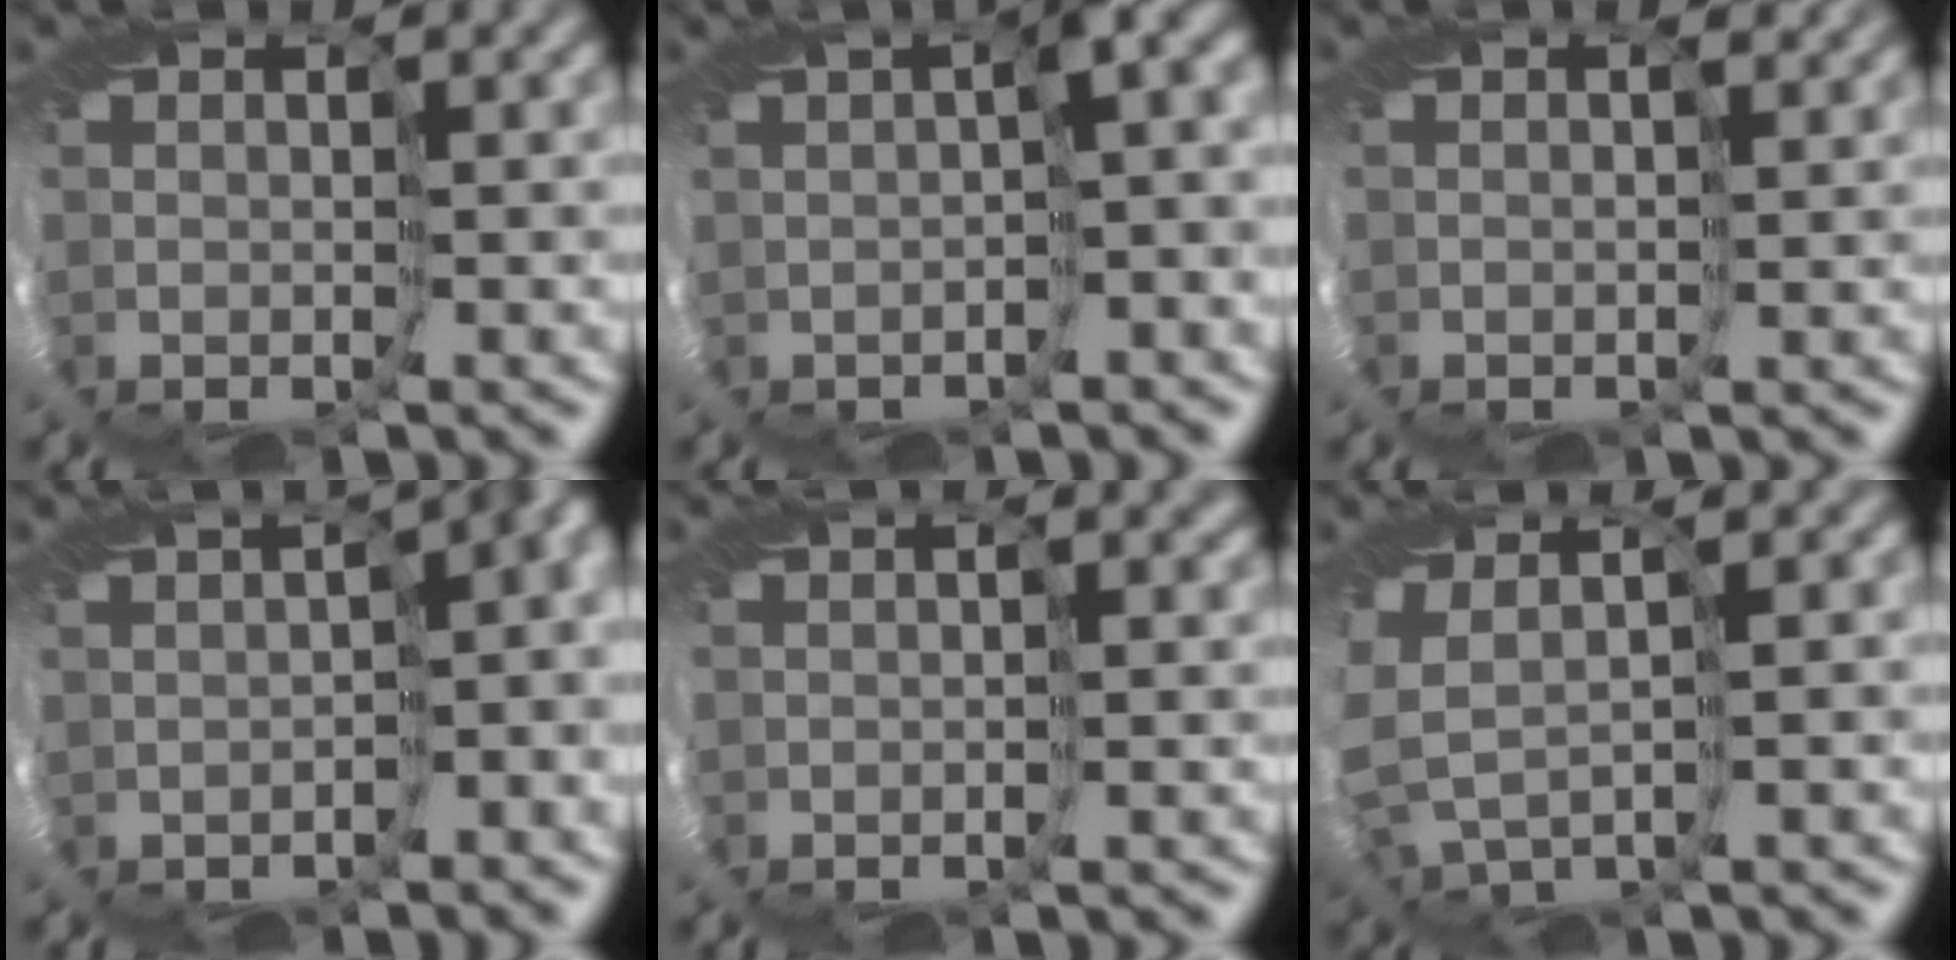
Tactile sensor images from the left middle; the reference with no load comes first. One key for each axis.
{"total": 5.1, "fx": 0.4, "fy": 1.7, "fz": 4.8, "tx": -0.074, "ty": 0.004, "tz": 0.008}
{"total": 1.8, "fx": 1.3, "fy": 0.9, "fz": 0.9, "tx": -0.016, "ty": 0.009, "tz": 0.015}
{"total": 10.0, "fx": -0.1, "fy": 5.4, "fz": 8.5, "tx": -0.072, "ty": 0.004, "tz": 0.004}
{"total": 1.1, "fx": 0.4, "fy": 0.7, "fz": 0.7, "tx": -0.009, "ty": 0.005, "tz": 0.006}
{"total": 3.3, "fx": -0.5, "fy": 2.3, "fz": 2.3, "tx": -0.082, "ty": -0.023, "tz": -0.009}